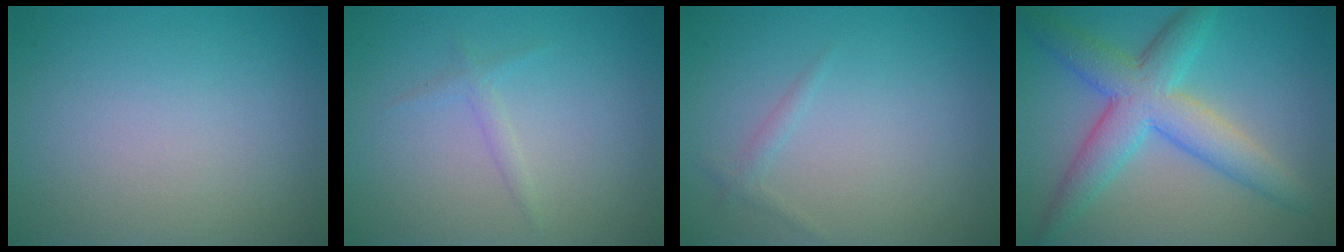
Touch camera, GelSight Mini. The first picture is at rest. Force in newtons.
{"total": 1.0, "press": 1.0, "slide": 0.1}
{"total": 0.9, "press": 0.9, "slide": 0.0}
{"total": 6.7, "press": 6.7, "slide": 0.1}